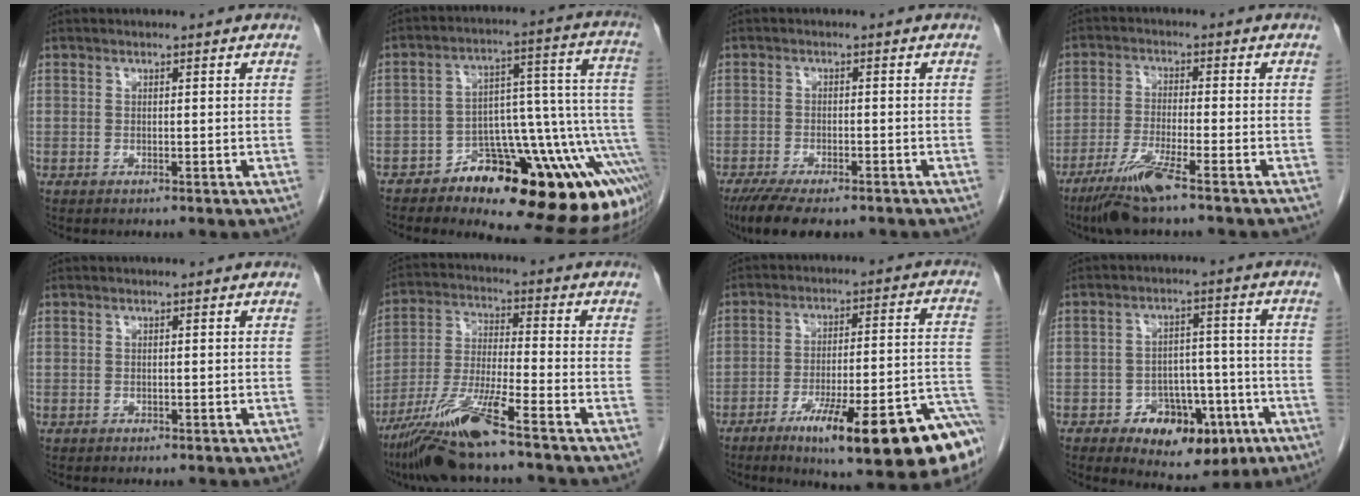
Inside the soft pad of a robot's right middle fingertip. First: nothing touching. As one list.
[{"total": 22.8, "force": [-12.0, 6.6, 18.2], "torque": [-0.128, 0.057, -0.158]}, {"total": 9.5, "force": [-7.2, 3.0, 5.4], "torque": [-0.086, -0.015, -0.109]}, {"total": 8.4, "force": [-5.9, -0.2, 6.0], "torque": [-0.114, -0.025, -0.107]}, {"total": 0.0}, {"total": 12.5, "force": [-8.7, 0.0, 9.0], "torque": [-0.185, -0.027, -0.162]}, {"total": 20.8, "force": [-12.3, 2.4, 16.6], "torque": [-0.163, 0.012, -0.180]}, {"total": 10.8, "force": [-5.1, 6.3, 7.1], "torque": [-0.091, 0.019, -0.065]}]